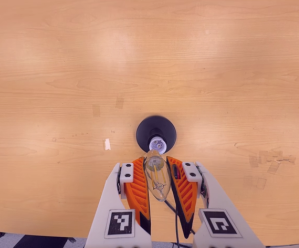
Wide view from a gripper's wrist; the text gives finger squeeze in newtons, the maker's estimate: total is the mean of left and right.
{"total": 18.9, "left": 20.5, "right": 17.4}